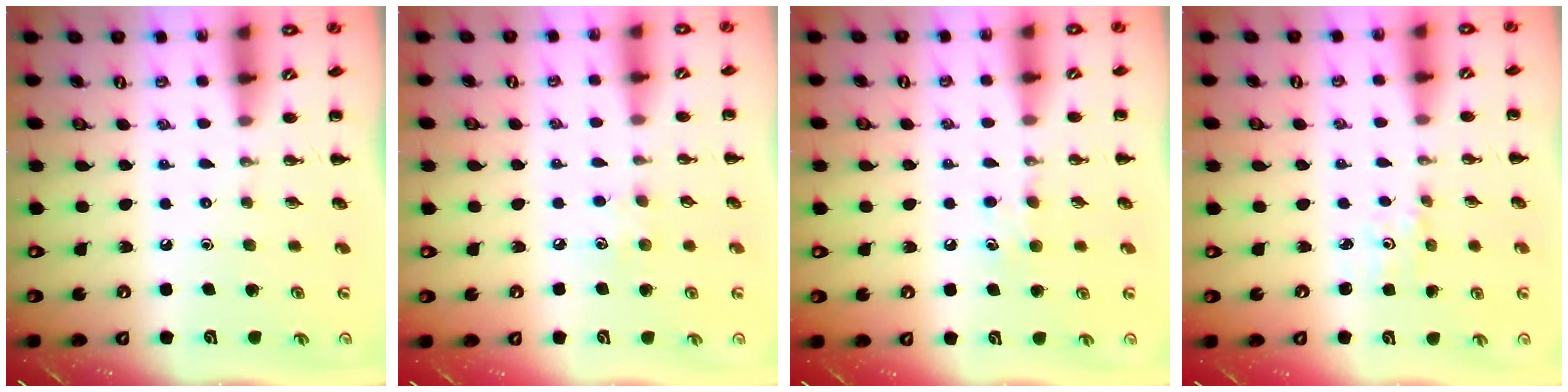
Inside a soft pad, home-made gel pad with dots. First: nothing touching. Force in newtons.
{"total": 4.7, "press": 4.5, "slide": 1.1}
{"total": 4.6, "press": 4.4, "slide": 1.5}
{"total": 0.9, "press": 0.9, "slide": 0.3}